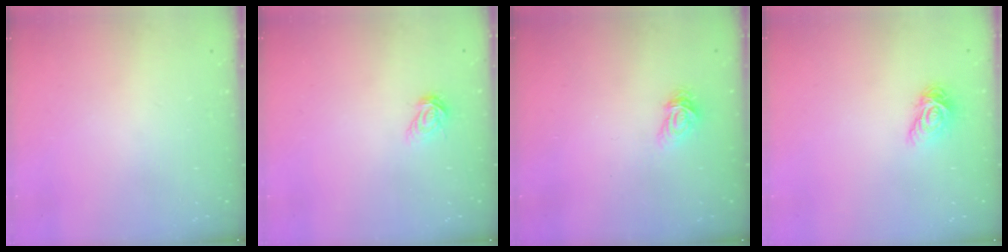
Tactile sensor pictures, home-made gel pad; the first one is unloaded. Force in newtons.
{"total": 6.0, "press": 6.0, "slide": 0.4}
{"total": 3.8, "press": 3.8, "slide": 0.4}
{"total": 6.3, "press": 6.3, "slide": 0.1}